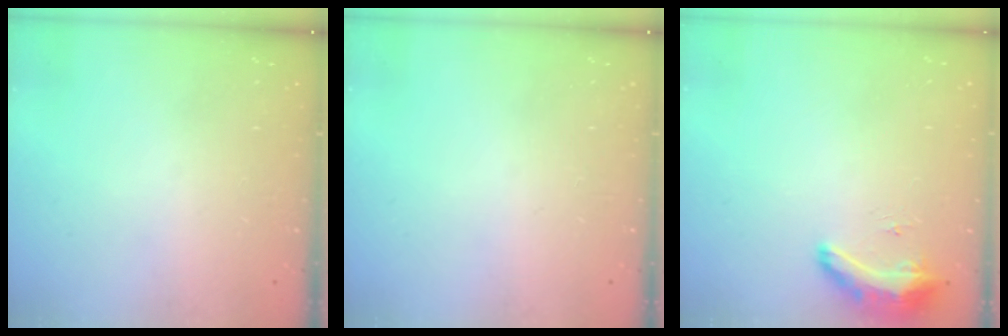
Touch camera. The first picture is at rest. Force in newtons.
{"total": 0.0}
{"total": 9.2, "press": 8.9, "slide": 2.4}